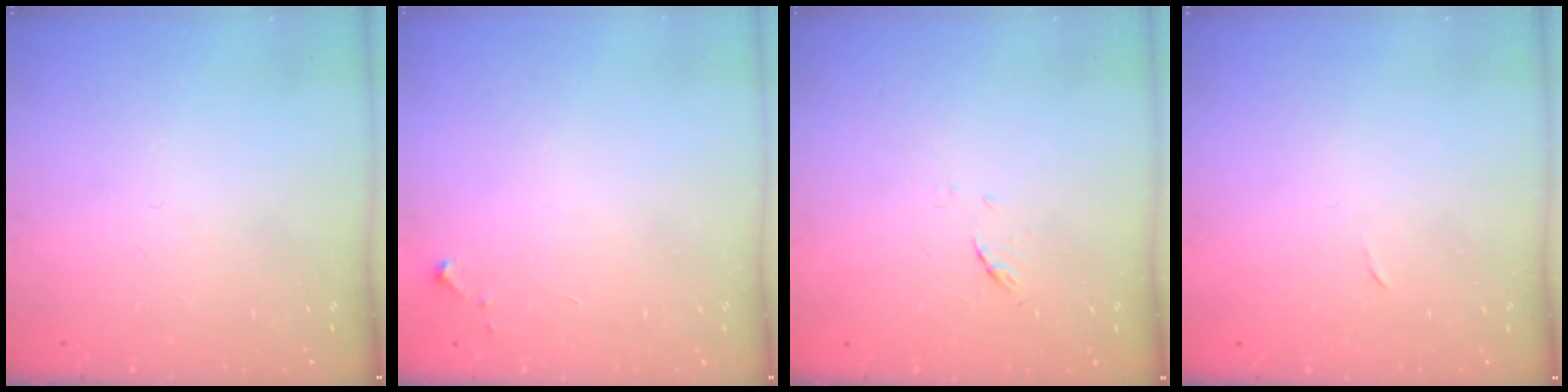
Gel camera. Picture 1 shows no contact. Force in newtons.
{"total": 2.6, "press": 2.6, "slide": 0.4}
{"total": 4.8, "press": 4.7, "slide": 1.0}
{"total": 2.3, "press": 2.3, "slide": 0.4}